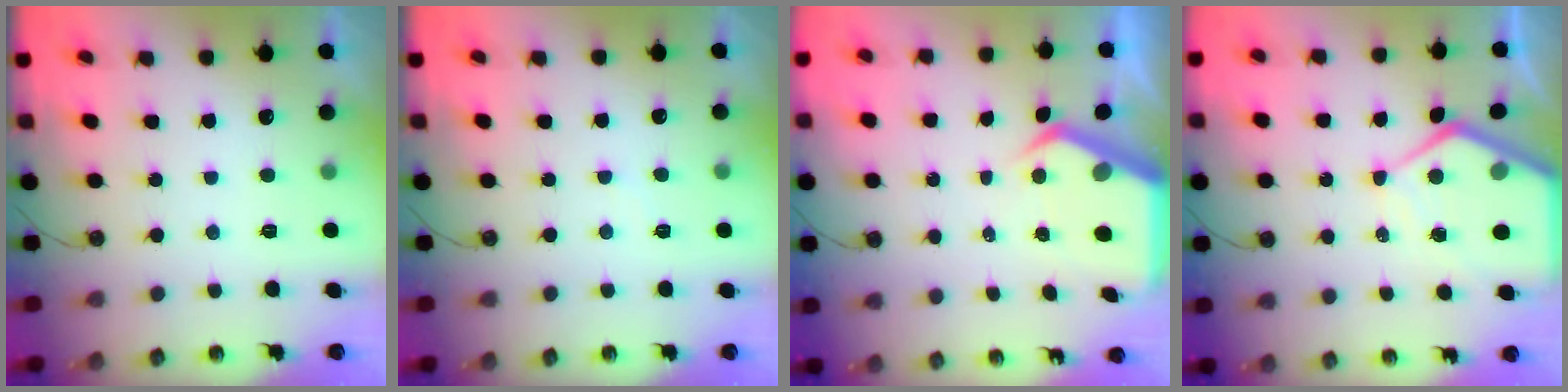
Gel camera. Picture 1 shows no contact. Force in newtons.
{"total": 3.0, "press": 2.9, "slide": 0.4}
{"total": 6.9, "press": 6.9, "slide": 0.8}
{"total": 10.4, "press": 10.3, "slide": 0.9}